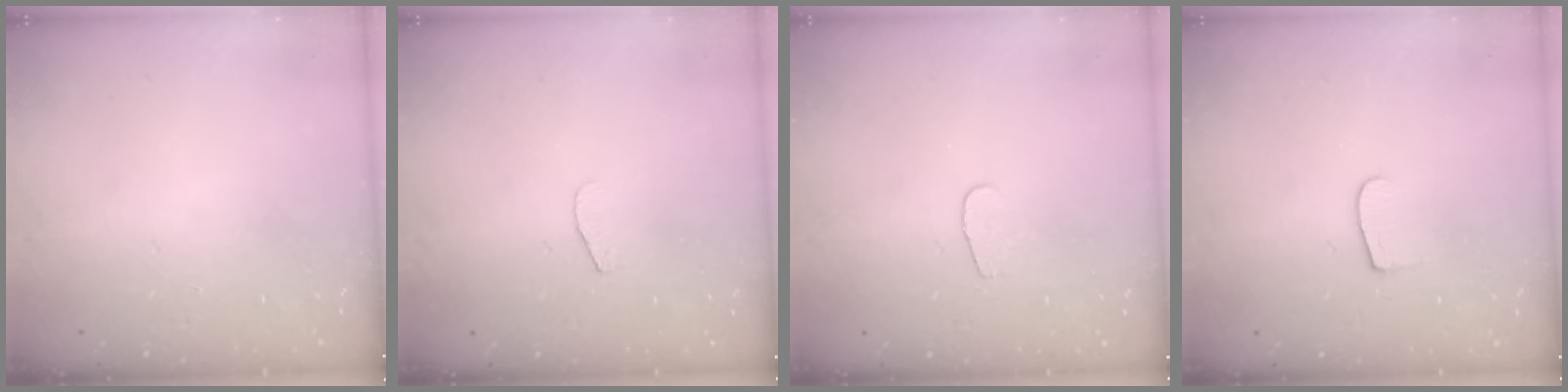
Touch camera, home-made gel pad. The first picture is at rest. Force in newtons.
{"total": 4.2, "press": 4.1, "slide": 0.4}
{"total": 3.2, "press": 3.2, "slide": 0.3}
{"total": 6.0, "press": 6.0, "slide": 0.6}